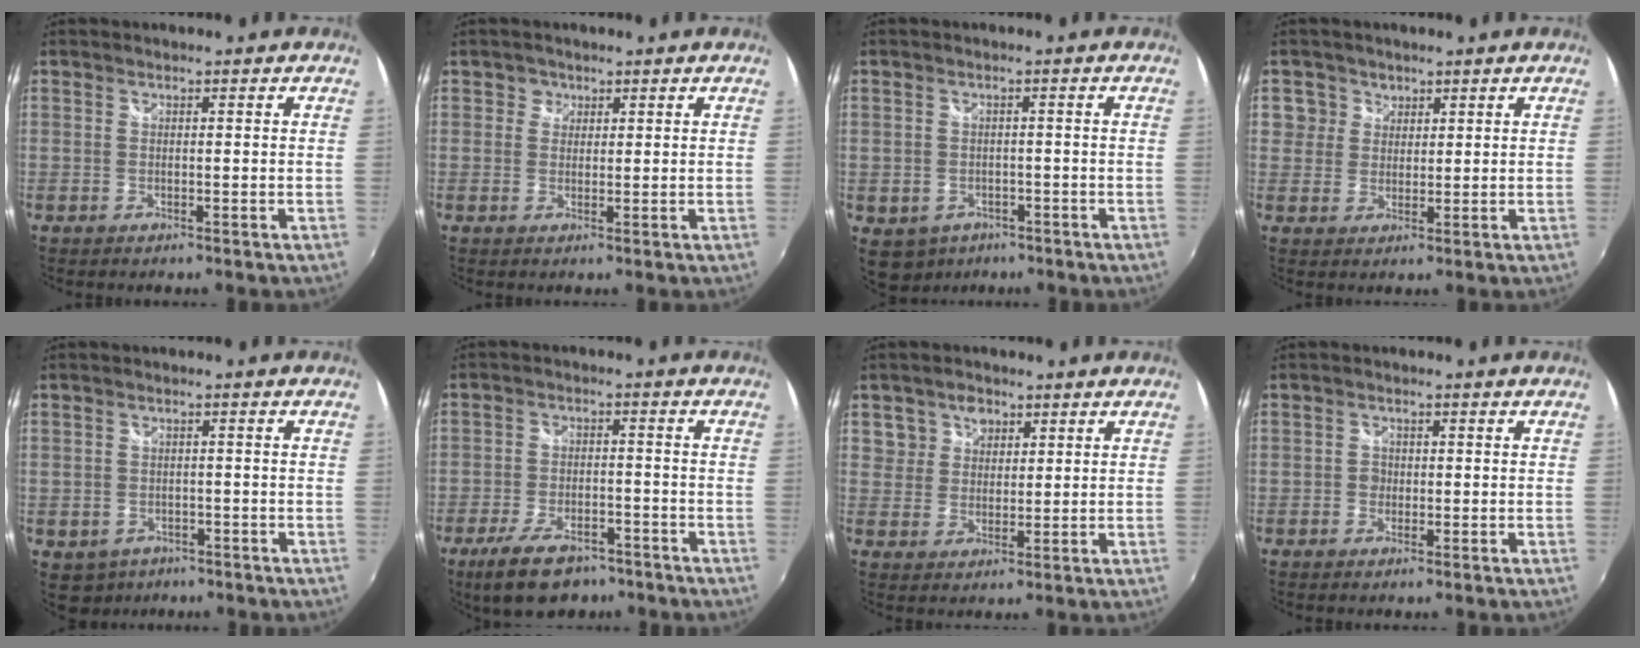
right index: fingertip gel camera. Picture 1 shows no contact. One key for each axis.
{"total": 1.9, "fx": 0.6, "fy": 1.8, "fz": 0.1, "tx": 0.004, "ty": 0.006, "tz": 0.005}
{"total": 6.0, "fx": -3.0, "fy": 4.8, "fz": 2.1, "tx": -0.056, "ty": -0.006, "tz": -0.032}
{"total": 4.0, "fx": 1.4, "fy": 3.7, "fz": 0.1, "tx": 0.019, "ty": 0.021, "tz": 0.024}
{"total": 4.7, "fx": -2.5, "fy": 3.7, "fz": 1.4, "tx": -0.040, "ty": -0.002, "tz": -0.027}
{"total": 11.7, "fx": -8.3, "fy": 5.3, "fz": 6.4, "tx": -0.146, "ty": -0.012, "tz": -0.137}
{"total": 4.9, "fx": 2.3, "fy": 4.2, "fz": 0.8, "tx": -0.001, "ty": 0.017, "tz": 0.040}
{"total": 1.6, "fx": -0.5, "fy": 1.5, "fz": 0.4, "tx": -0.007, "ty": 0.001, "tz": -0.011}